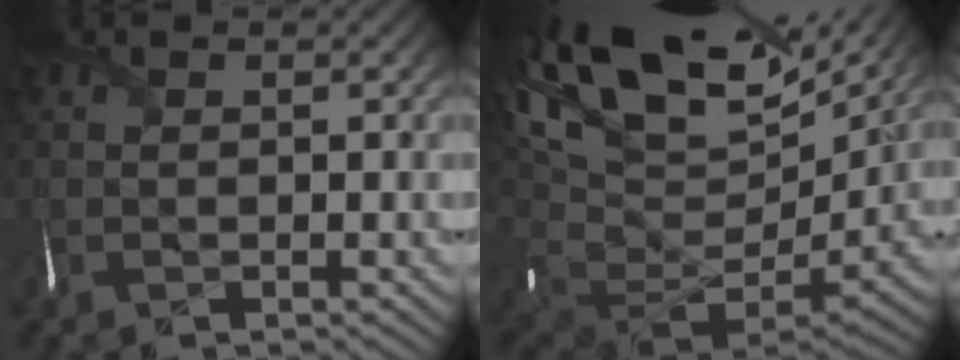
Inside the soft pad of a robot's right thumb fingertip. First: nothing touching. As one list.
[{"total": 20.3, "force": [7.2, 11.1, 15.3], "torque": [-0.279, 0.011, 0.167]}]